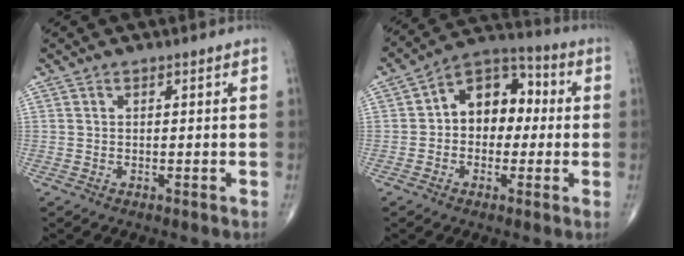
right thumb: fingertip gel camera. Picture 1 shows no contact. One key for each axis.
{"total": 11.6, "fx": 0.6, "fy": 8.2, "fz": 8.1, "tx": -0.082, "ty": 0.037, "tz": -0.007}